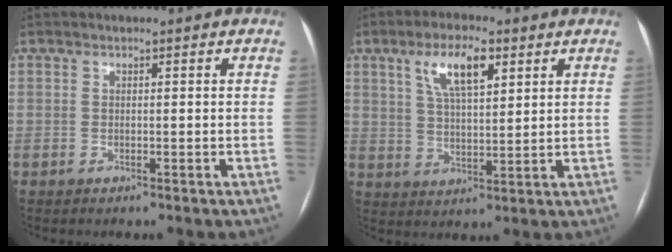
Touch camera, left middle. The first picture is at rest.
{"total": 7.9, "force": [3.9, 2.7, 6.3], "torque": [-0.119, 0.013, 0.071]}